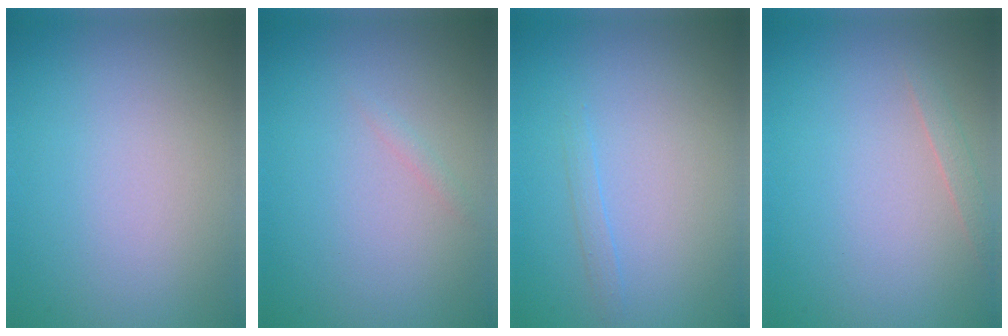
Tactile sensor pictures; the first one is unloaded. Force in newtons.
{"total": 0.6, "press": 0.5, "slide": 0.1}
{"total": 0.7, "press": 0.7, "slide": 0.0}
{"total": 0.9, "press": 0.9, "slide": 0.0}